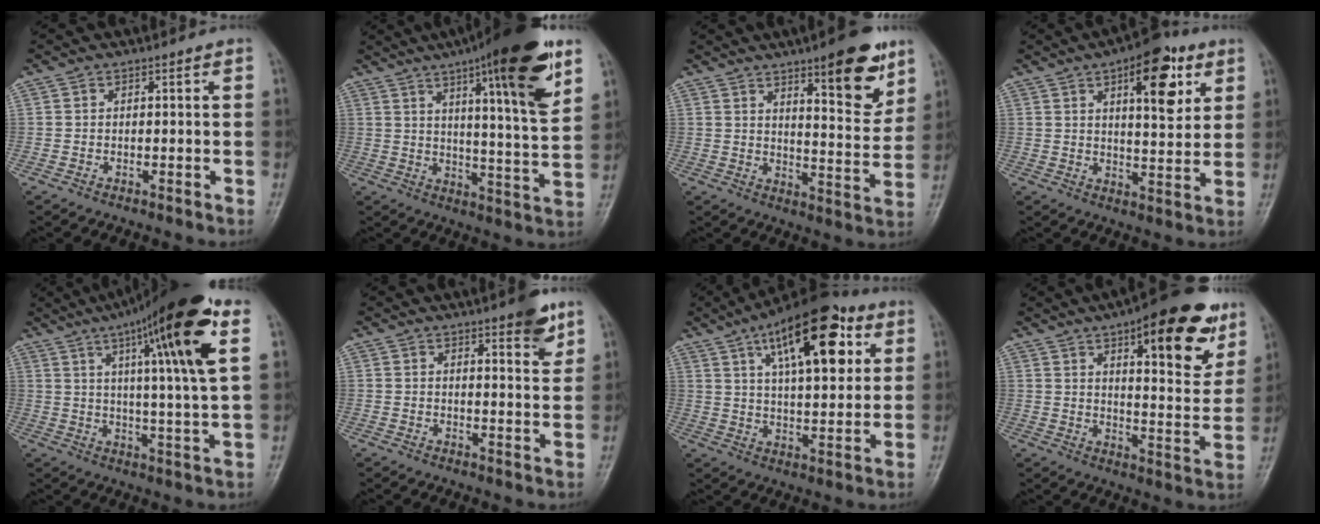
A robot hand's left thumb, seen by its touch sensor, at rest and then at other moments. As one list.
[{"total": 20.2, "force": [10.9, 3.1, 16.7], "torque": [-0.220, -0.046, 0.158]}, {"total": 13.3, "force": [8.1, 3.6, 9.9], "torque": [-0.109, -0.050, 0.115]}, {"total": 13.2, "force": [5.9, 5.5, 10.5], "torque": [-0.117, -0.021, 0.080]}, {"total": 20.2, "force": [8.5, 2.2, 18.2], "torque": [-0.270, -0.014, 0.122]}, {"total": 5.8, "force": [3.7, 1.4, 4.3], "torque": [-0.046, -0.022, 0.045]}, {"total": 19.8, "force": [8.3, 8.2, 16.0], "torque": [-0.216, -0.015, 0.126]}, {"total": 19.8, "force": [10.8, 6.9, 15.1], "torque": [-0.163, -0.046, 0.150]}]